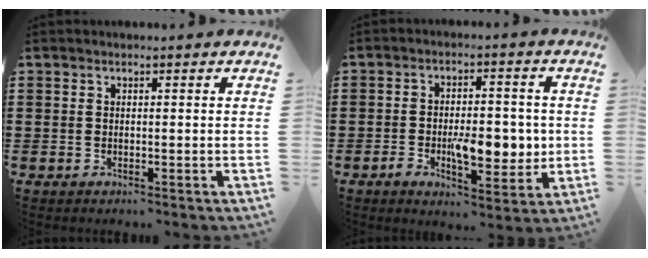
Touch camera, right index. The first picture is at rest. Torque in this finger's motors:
{"motor_torque": [0.71, -0.22, 0.29, 0.11]}